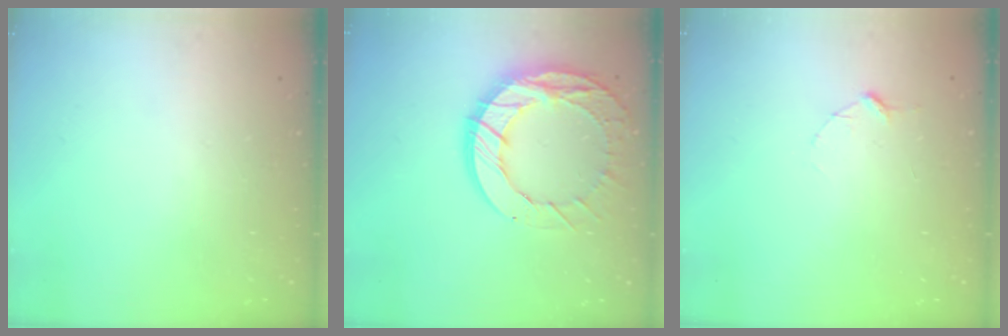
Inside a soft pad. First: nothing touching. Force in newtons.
{"total": 16.4, "press": 16.4, "slide": 1.3}
{"total": 2.9, "press": 2.9, "slide": 0.3}